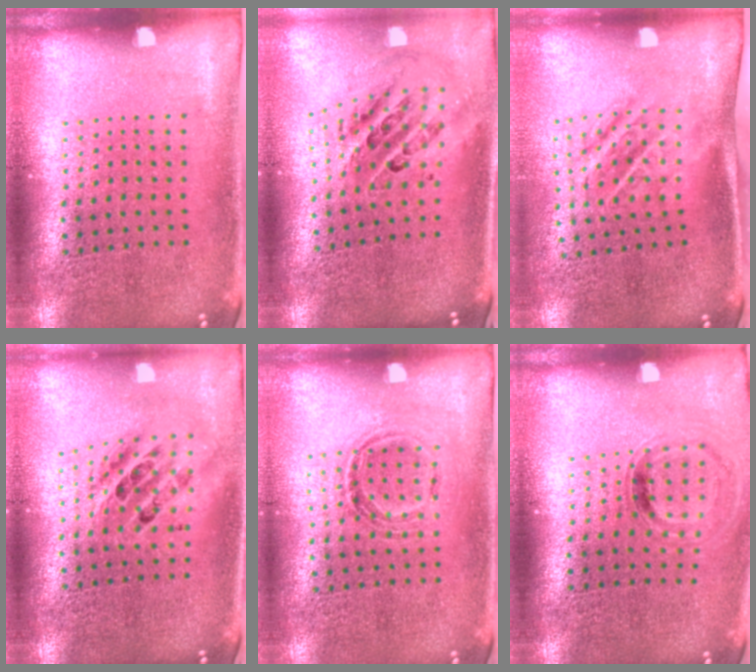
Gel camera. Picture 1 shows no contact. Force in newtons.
{"total": 1.6, "press": 1.4, "slide": 0.8}
{"total": 1.7, "press": 1.2, "slide": 1.2}
{"total": 1.8, "press": 1.5, "slide": 1.1}
{"total": 1.1, "press": 1.0, "slide": 0.4}
{"total": 0.8, "press": 0.8, "slide": 0.1}